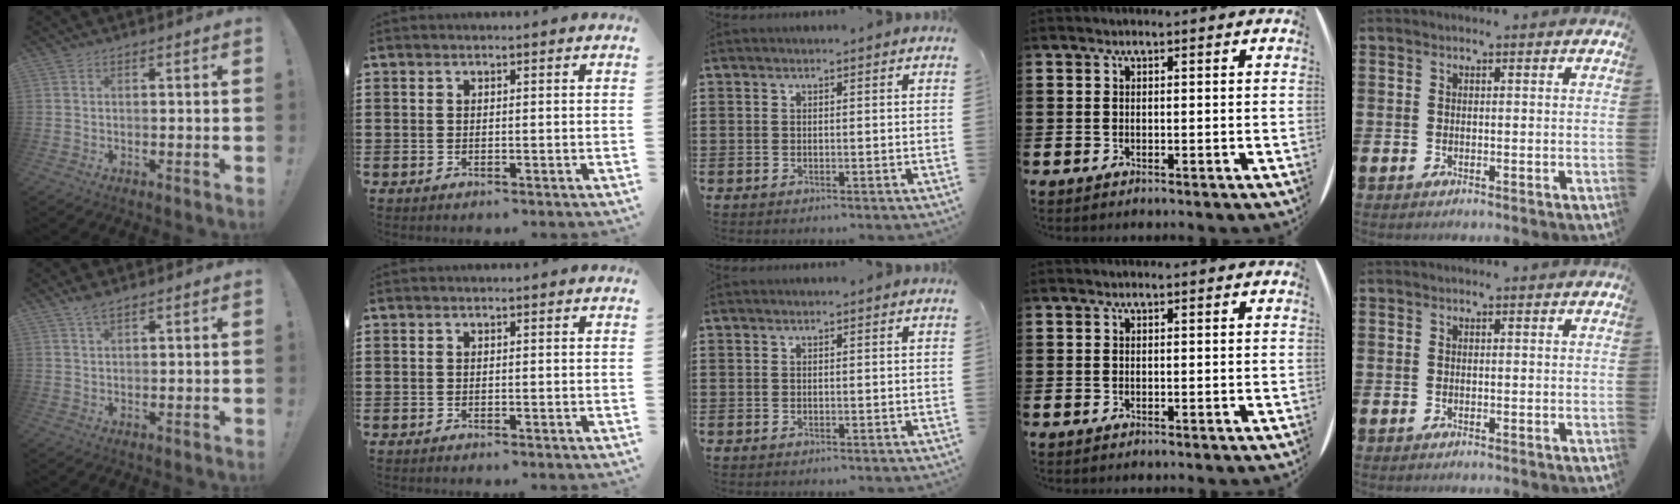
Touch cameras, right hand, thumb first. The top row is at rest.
{"thumb": {"total": 3.2, "force": [2.2, 1.0, 2.1], "torque": [-0.033, -0.009, 0.038]}}